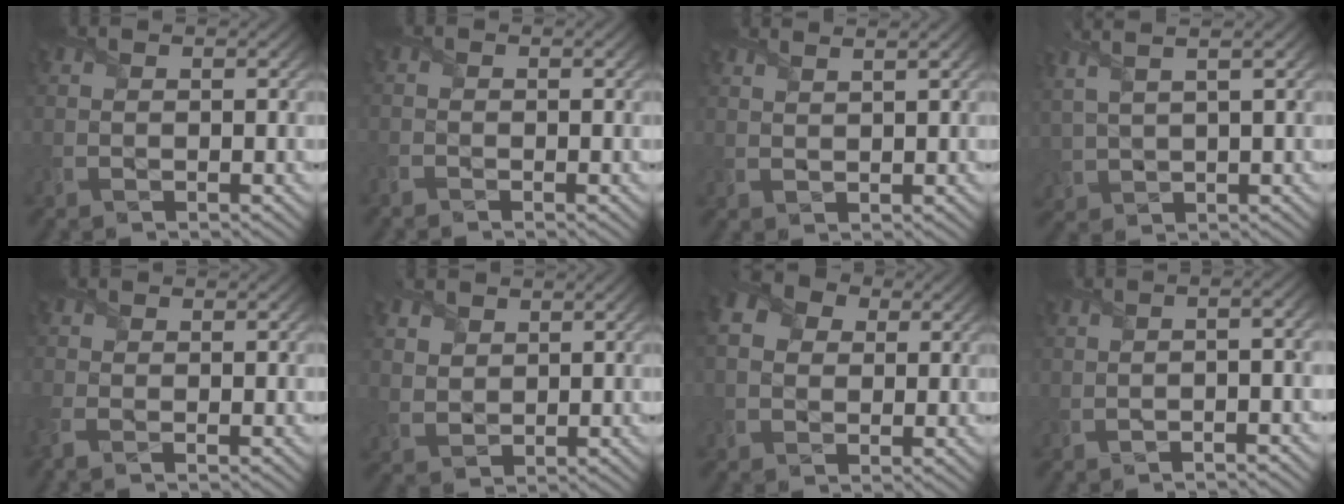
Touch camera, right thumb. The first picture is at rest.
{"total": 1.3, "force": [-1.2, 0.4, 0.4], "torque": [-0.016, -0.004, -0.028]}
{"total": 1.5, "force": [1.4, -0.4, 0.5], "torque": [-0.013, 0.000, 0.030]}
{"total": 5.2, "force": [3.2, 0.9, 4.0], "torque": [-0.104, 0.021, 0.065]}
{"total": 2.4, "force": [-1.1, 1.1, 1.8], "torque": [-0.055, -0.003, -0.030]}
{"total": 3.0, "force": [1.8, 2.1, 1.0], "torque": [-0.044, -0.002, 0.034]}
{"total": 5.9, "force": [1.6, 4.6, 3.3], "torque": [-0.101, 0.005, 0.027]}
{"total": 4.2, "force": [-0.9, 0.7, 4.0], "torque": [-0.047, 0.005, -0.022]}